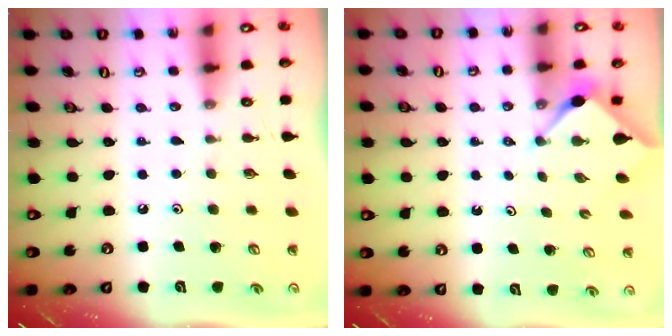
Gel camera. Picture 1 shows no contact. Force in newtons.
{"total": 2.9, "press": 2.9, "slide": 0.4}